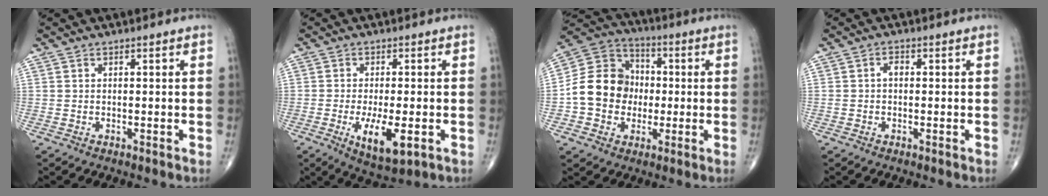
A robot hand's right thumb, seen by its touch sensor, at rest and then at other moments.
{"total": 8.6, "force": [-2.6, 3.0, 7.6], "torque": [-0.128, -0.018, -0.038]}
{"total": 13.7, "force": [-1.4, 11.9, 6.6], "torque": [-0.092, 0.032, -0.031]}
{"total": 1.6, "force": [0.0, 1.0, 1.2], "torque": [-0.017, 0.005, -0.004]}